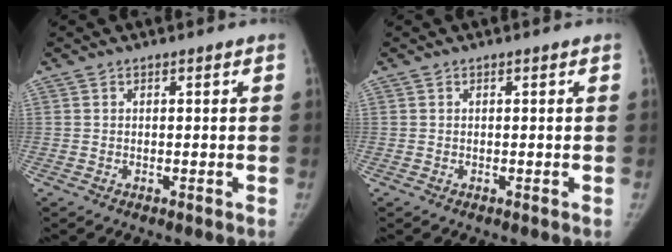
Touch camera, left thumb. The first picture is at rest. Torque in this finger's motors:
{"motor_torque": [-0.30, -0.30, 0.02, 0.02, -0.01]}